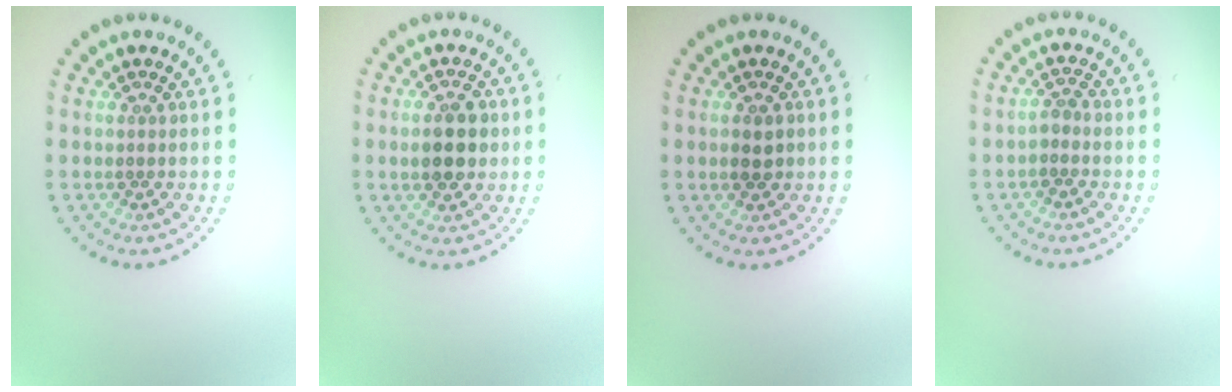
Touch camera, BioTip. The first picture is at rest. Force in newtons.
{"total": 3.8, "press": 3.8, "slide": 0.2}
{"total": 1.6, "press": 1.6, "slide": 0.1}
{"total": 1.5, "press": 1.2, "slide": 0.8}